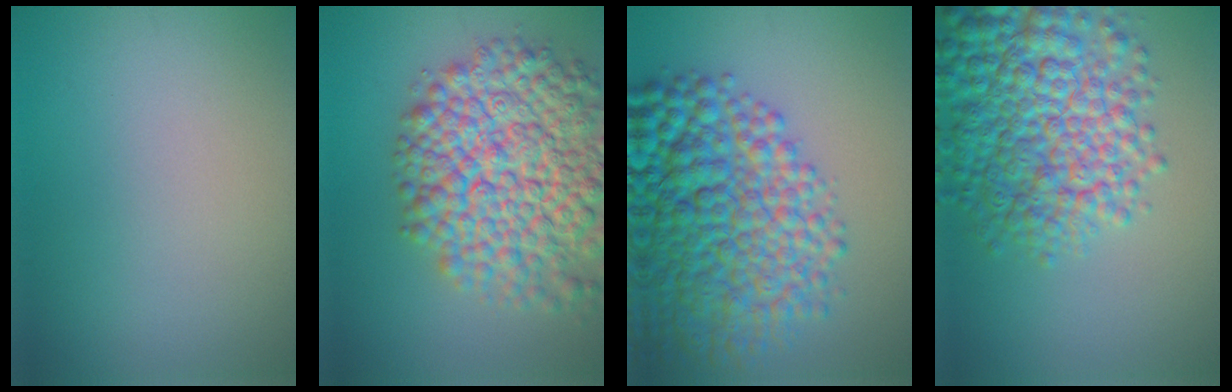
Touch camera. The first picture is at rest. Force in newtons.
{"total": 11.8, "press": 11.7, "slide": 0.6}
{"total": 11.4, "press": 11.4, "slide": 0.3}
{"total": 9.7, "press": 9.7, "slide": 0.3}